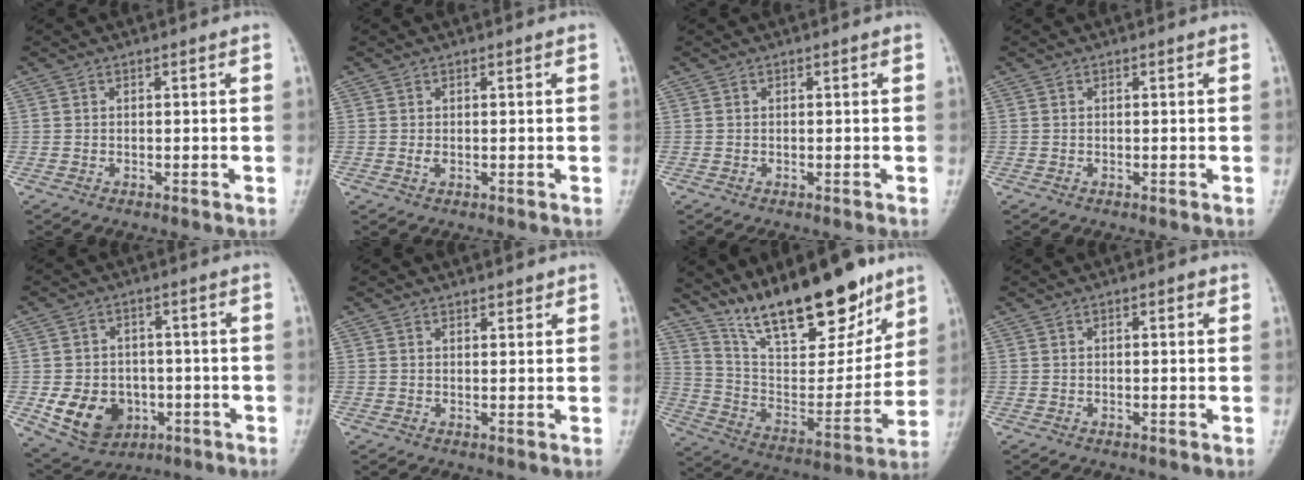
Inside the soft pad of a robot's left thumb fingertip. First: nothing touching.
{"total": 1.0, "force": [-0.1, 0.6, 0.8], "torque": [-0.013, 0.000, 0.001]}
{"total": 0.0}
{"total": 0.0}
{"total": 10.7, "force": [-3.1, 8.6, 5.6], "torque": [-0.066, 0.009, -0.037]}
{"total": 1.9, "force": [1.5, 0.8, 0.9], "torque": [-0.003, -0.007, 0.019]}
{"total": 22.5, "force": [16.2, 7.4, 13.7], "torque": [-0.176, -0.078, 0.282]}
{"total": 1.8, "force": [0.7, 0.8, 1.5], "torque": [-0.017, 0.002, 0.006]}